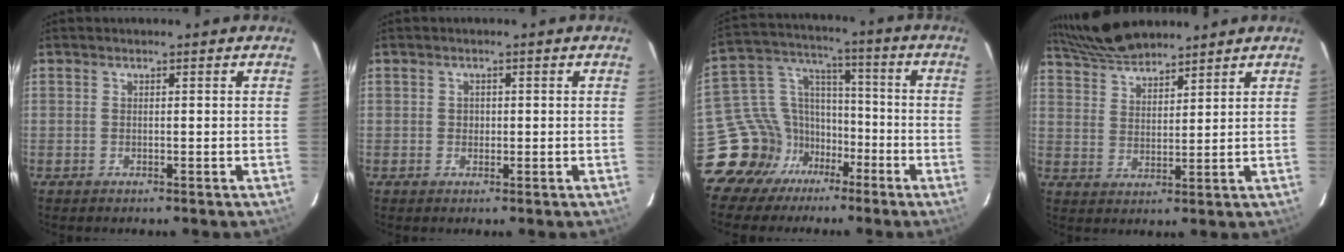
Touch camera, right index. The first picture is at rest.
{"total": 1.0, "force": [-0.1, 1.0, 0.1], "torque": [0.002, 0.002, -0.001]}
{"total": 13.3, "force": [-7.9, 10.4, 2.8], "torque": [-0.071, 0.058, -0.132]}
{"total": 9.2, "force": [8.4, 1.6, 3.2], "torque": [-0.075, 0.022, 0.155]}